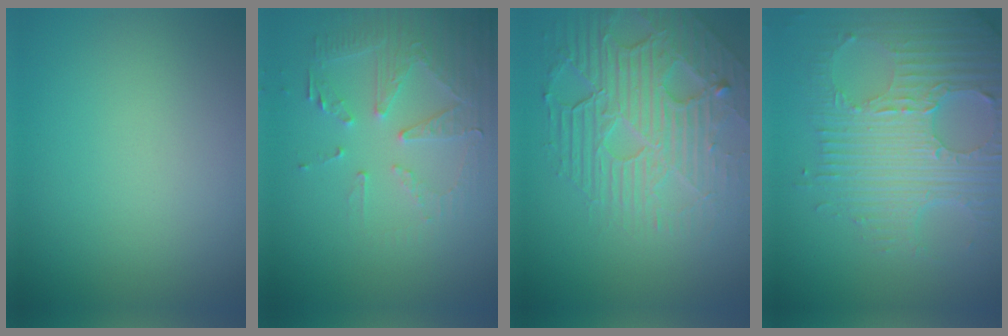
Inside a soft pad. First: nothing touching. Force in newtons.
{"total": 5.3, "press": 3.6, "slide": 3.8}
{"total": 7.3, "press": 5.3, "slide": 5.1}
{"total": 8.0, "press": 5.7, "slide": 5.6}